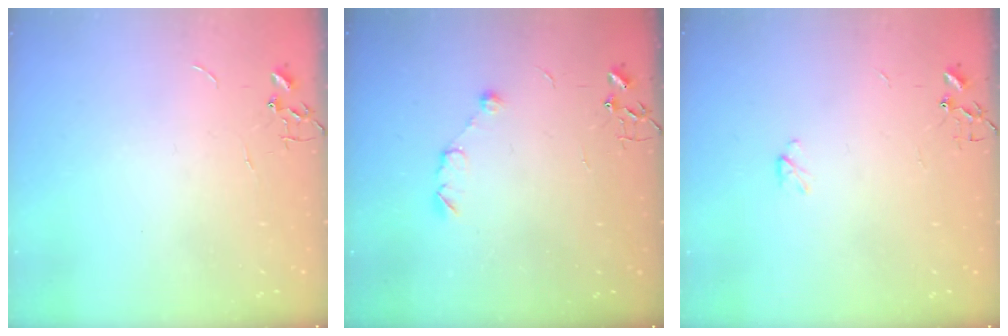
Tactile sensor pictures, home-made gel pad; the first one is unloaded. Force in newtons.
{"total": 6.8, "press": 6.8, "slide": 0.9}
{"total": 2.9, "press": 2.9, "slide": 0.5}